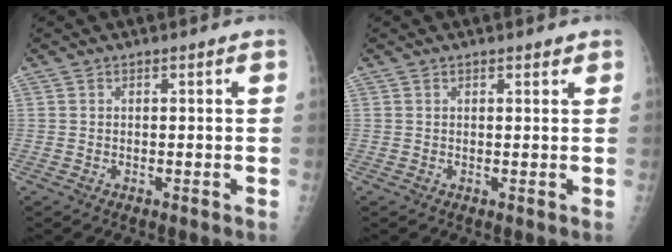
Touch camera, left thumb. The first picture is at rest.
{"total": 1.2, "force": [0.9, 0.5, 0.6], "torque": [-0.004, -0.005, 0.011]}